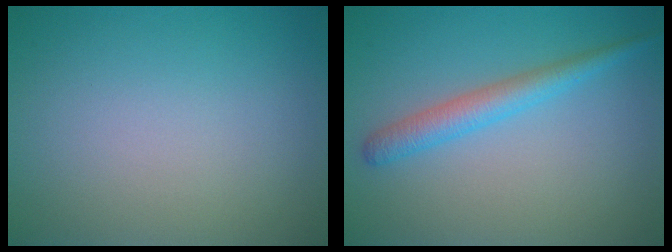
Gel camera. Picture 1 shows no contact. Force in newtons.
{"total": 2.8, "press": 2.8, "slide": 0.1}